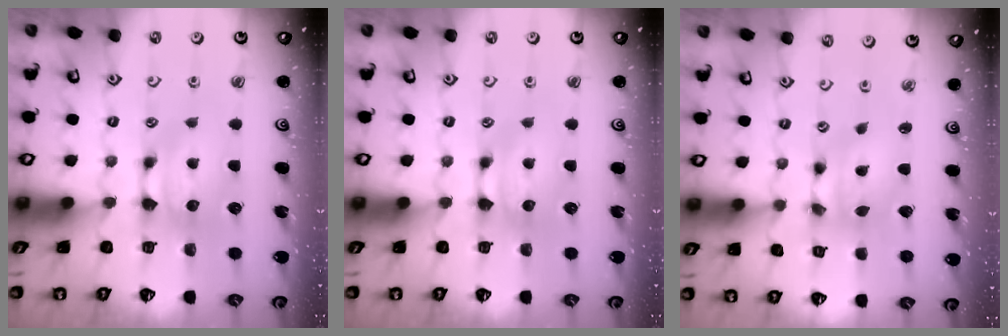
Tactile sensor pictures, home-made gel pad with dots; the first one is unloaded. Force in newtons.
{"total": 0.0}
{"total": 4.7, "press": 4.2, "slide": 1.9}